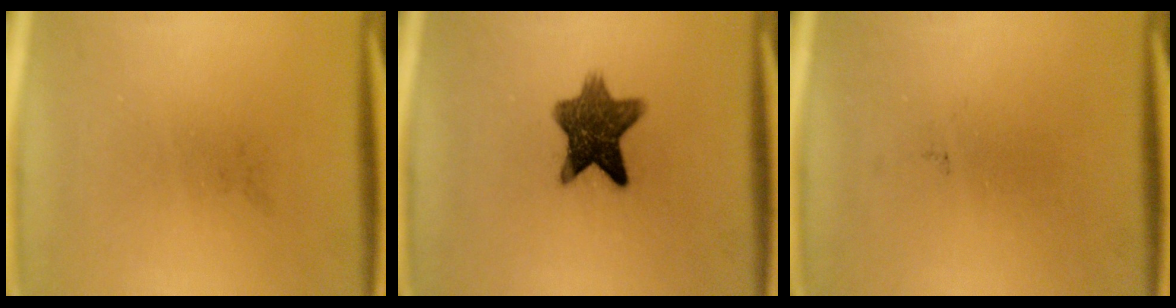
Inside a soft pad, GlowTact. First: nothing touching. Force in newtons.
{"total": 9.4}
{"total": 0.0}